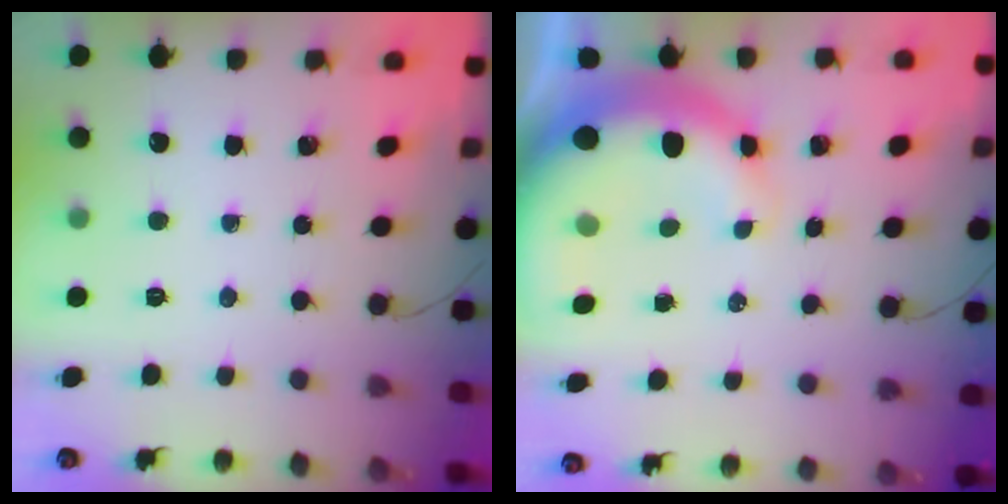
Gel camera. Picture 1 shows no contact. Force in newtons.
{"total": 13.5, "press": 13.2, "slide": 2.8}